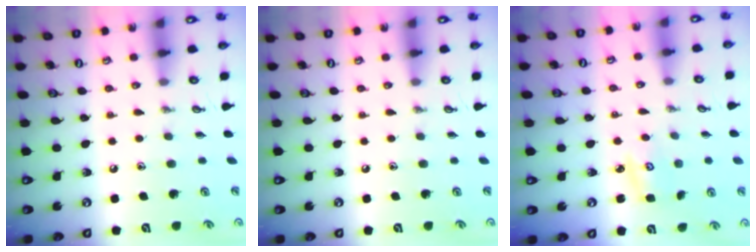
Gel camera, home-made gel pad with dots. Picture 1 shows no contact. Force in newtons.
{"total": 0.0}
{"total": 2.8, "press": 2.8, "slide": 0.3}